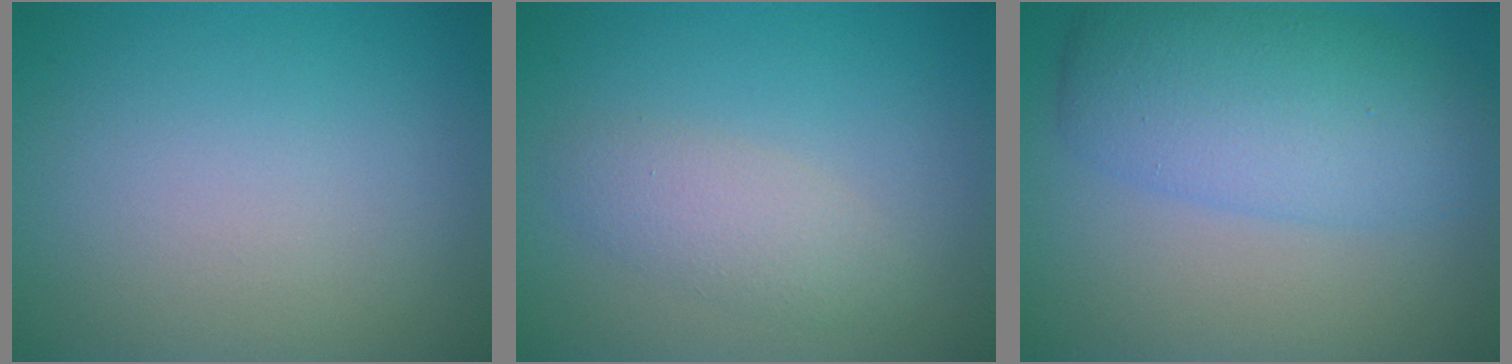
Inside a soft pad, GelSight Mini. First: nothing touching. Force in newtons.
{"total": 2.4, "press": 2.4, "slide": 0.2}
{"total": 6.6, "press": 6.6, "slide": 0.1}